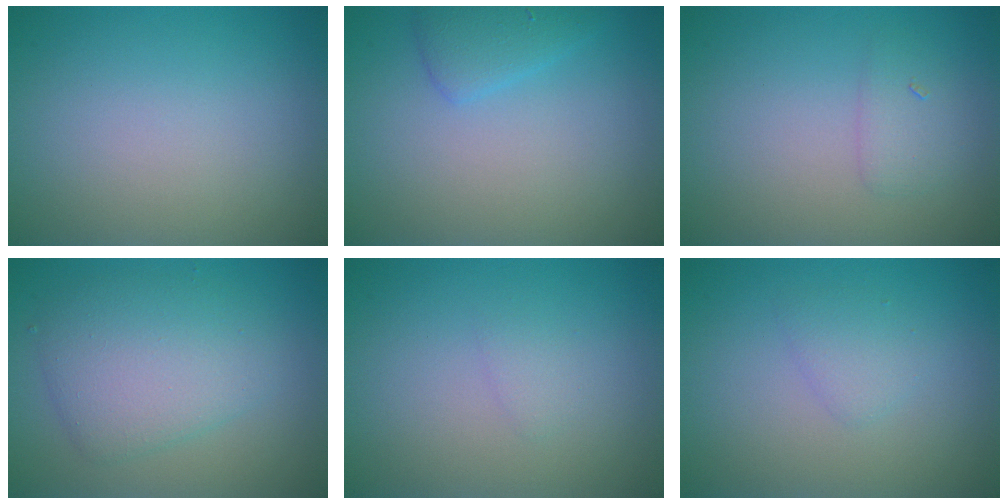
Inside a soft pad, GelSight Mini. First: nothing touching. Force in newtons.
{"total": 2.0, "press": 2.0, "slide": 0.2}
{"total": 1.5, "press": 1.5, "slide": 0.1}
{"total": 4.9, "press": 4.9, "slide": 0.2}
{"total": 0.8, "press": 0.8, "slide": 0.1}
{"total": 1.4, "press": 1.4, "slide": 0.0}